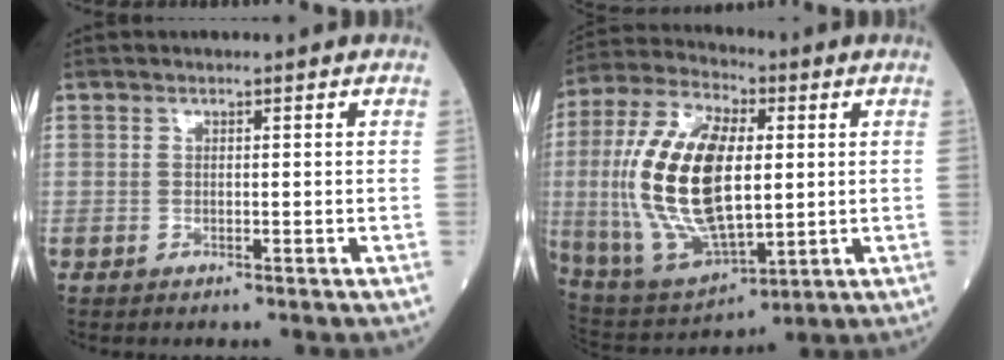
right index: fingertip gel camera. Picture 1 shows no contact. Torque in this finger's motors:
{"motor_torque": [1.56, 0.15, 0.75, 0.21]}